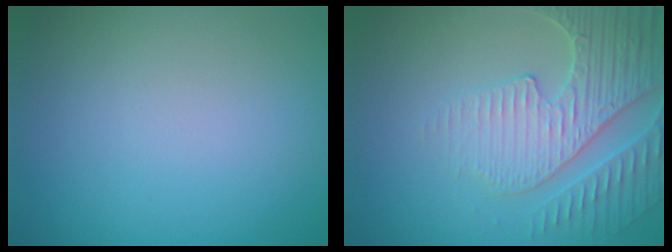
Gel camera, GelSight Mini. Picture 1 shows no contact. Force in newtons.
{"total": 4.7, "press": 4.4, "slide": 1.5}